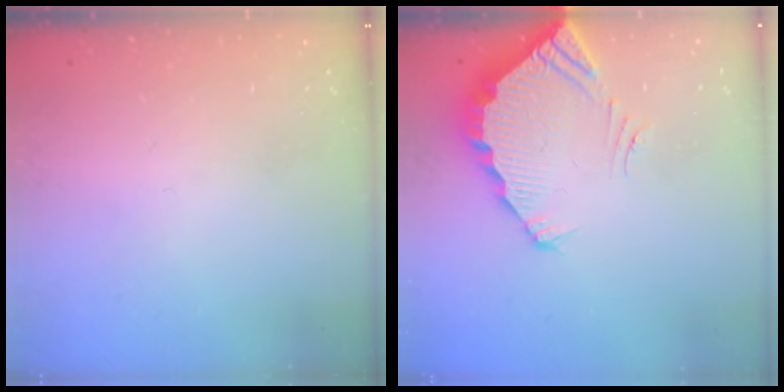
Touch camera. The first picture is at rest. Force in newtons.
{"total": 3.7, "press": 3.7, "slide": 0.2}